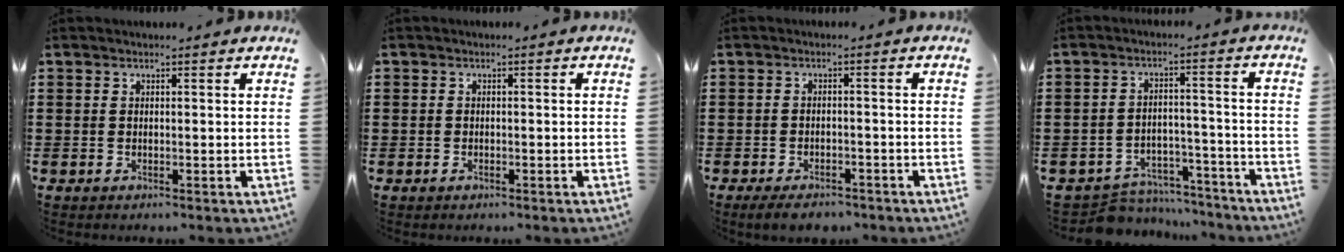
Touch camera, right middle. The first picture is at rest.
{"total": 1.0, "force": [-0.6, 0.8, 0.1], "torque": [-0.003, 0.003, -0.012]}
{"total": 3.1, "force": [-2.8, 0.9, 0.9], "torque": [-0.017, 0.004, -0.056]}
{"total": 6.3, "force": [-6.2, 1.2, 0.4], "torque": [-0.011, 0.019, -0.124]}